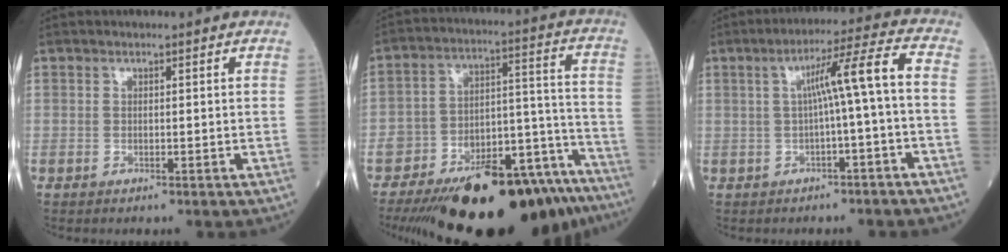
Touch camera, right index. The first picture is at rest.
{"total": 28.2, "force": [-21.8, 7.1, 16.5], "torque": [-0.205, 0.010, -0.316]}
{"total": 7.3, "force": [-0.5, -0.8, 7.3], "torque": [-0.114, 0.025, -0.004]}